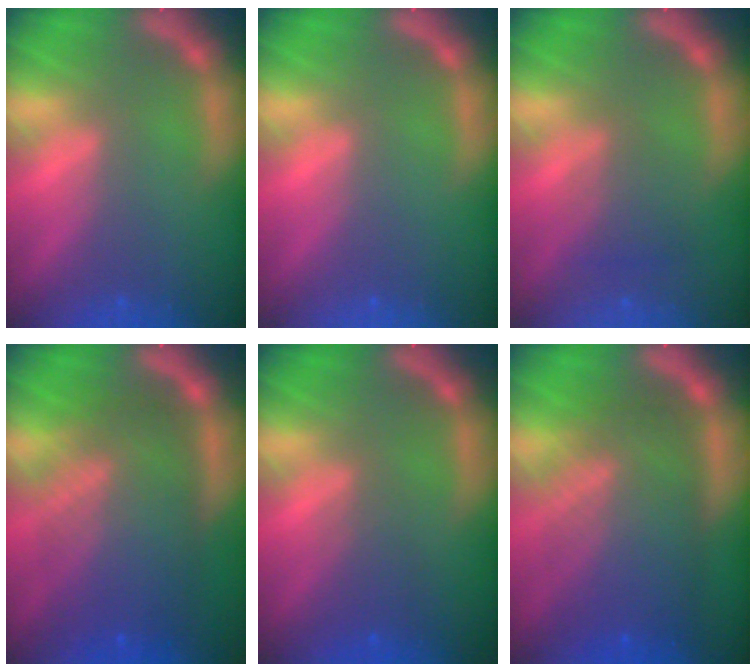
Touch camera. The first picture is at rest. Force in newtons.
{"total": 0.0}
{"total": 2.5}
{"total": 10.0}
{"total": 2.5}
{"total": 9.6}